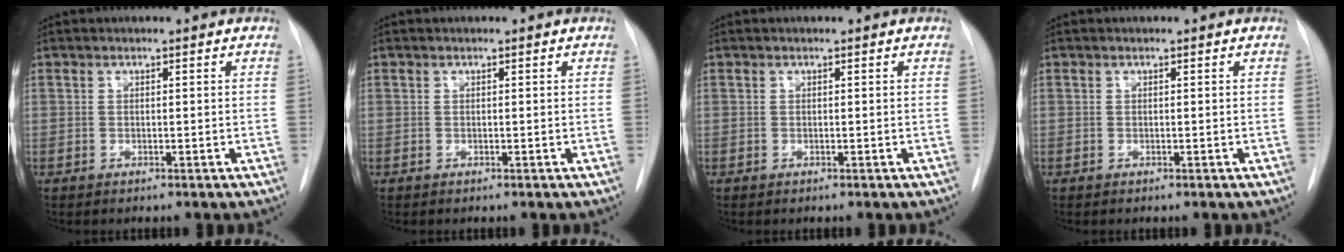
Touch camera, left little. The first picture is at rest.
{"total": 0.0}
{"total": 0.0}
{"total": 0.0}